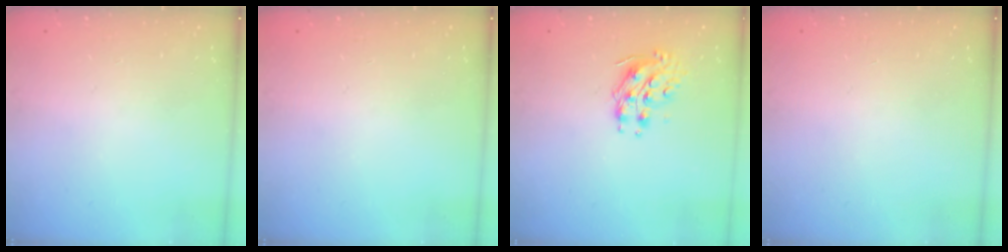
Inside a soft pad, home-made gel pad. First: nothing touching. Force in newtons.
{"total": 0.0}
{"total": 9.0, "press": 9.0, "slide": 0.4}
{"total": 0.0}